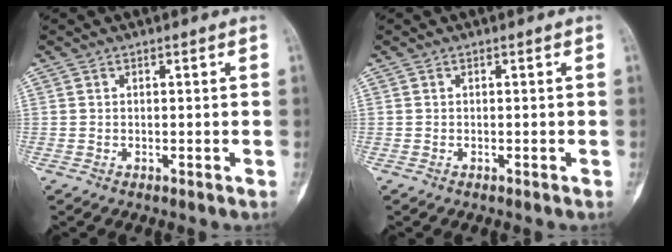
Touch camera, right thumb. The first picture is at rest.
{"total": 0.0}